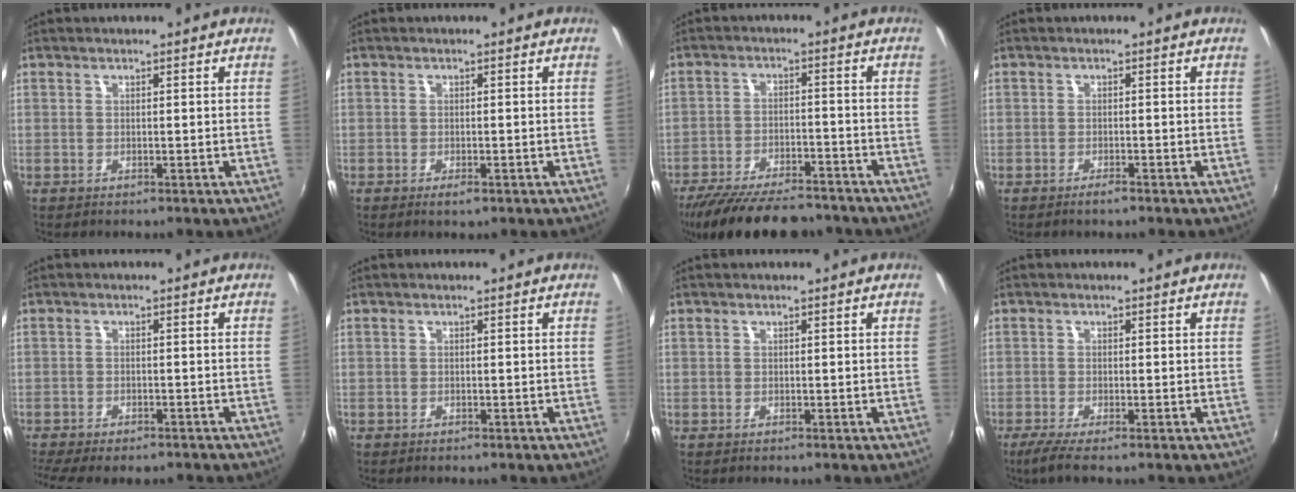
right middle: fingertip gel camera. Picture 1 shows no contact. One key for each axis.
{"total": 1.7, "fx": -1.0, "fy": 0.6, "fz": 1.2, "tx": -0.023, "ty": -0.004, "tz": -0.016}
{"total": 17.5, "fx": -14.7, "fy": 5.1, "fz": 8.1, "tx": -0.166, "ty": -0.021, "tz": -0.220}
{"total": 1.5, "fx": -1.3, "fy": 0.2, "fz": 0.8, "tx": -0.020, "ty": -0.001, "tz": -0.024}
{"total": 8.0, "fx": -6.6, "fy": 2.1, "fz": 4.0, "tx": -0.097, "ty": -0.034, "tz": -0.106}
{"total": 0.0}
{"total": 0.0}
{"total": 2.8, "fx": -1.9, "fy": -0.4, "fz": 2.1, "tx": -0.051, "ty": -0.011, "tz": -0.039}